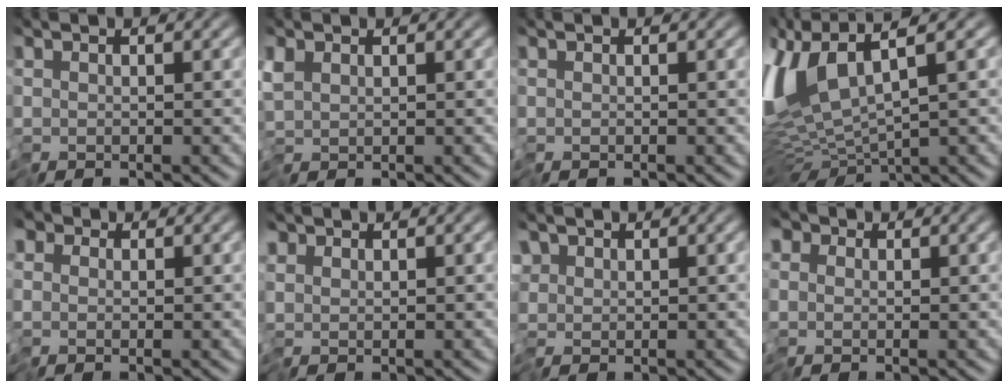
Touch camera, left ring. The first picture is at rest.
{"total": 1.2, "force": [0.2, 0.9, 0.8], "torque": [-0.021, 0.000, 0.002]}
{"total": 0.0}
{"total": 9.0, "force": [1.2, 3.5, 8.2], "torque": [-0.183, 0.000, 0.028]}
{"total": 1.4, "force": [0.0, 1.3, 0.3], "torque": [-0.007, 0.001, -0.007]}
{"total": 0.8, "force": [0.2, 0.8, 0.1], "torque": [-0.003, 0.000, 0.002]}
{"total": 1.5, "force": [0.2, 1.3, 0.7], "torque": [-0.018, 0.001, -0.002]}
{"total": 1.8, "force": [0.0, 1.7, 0.5], "torque": [-0.013, 0.002, -0.005]}